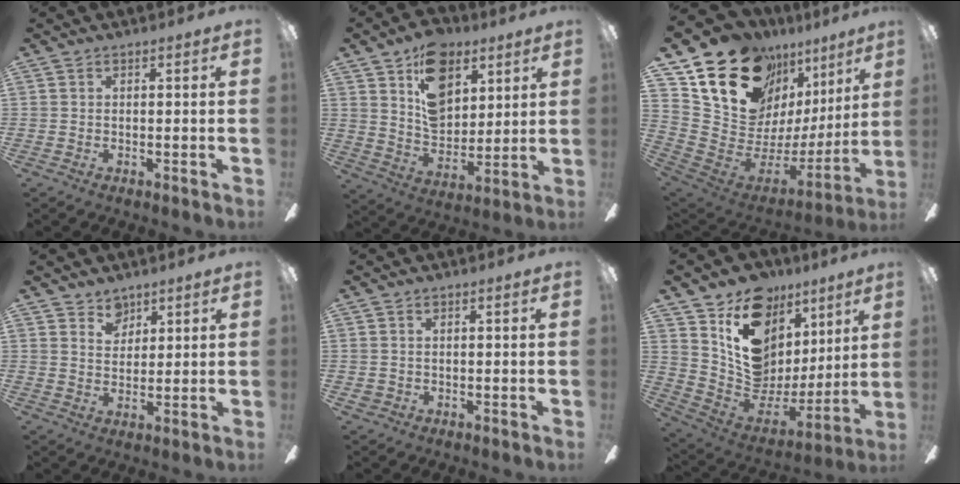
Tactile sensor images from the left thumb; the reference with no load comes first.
{"total": 15.2, "force": [8.4, 10.0, 7.8], "torque": [-0.122, -0.029, 0.157]}
{"total": 21.0, "force": [14.5, 11.8, 9.5], "torque": [-0.170, -0.096, 0.282]}
{"total": 4.8, "force": [3.6, 3.0, 0.7], "torque": [-0.004, -0.015, 0.064]}
{"total": 1.2, "force": [0.2, 1.1, 0.3], "torque": [-0.008, 0.005, 0.003]}
{"total": 16.5, "force": [9.6, 11.6, 6.7], "torque": [-0.111, -0.069, 0.184]}